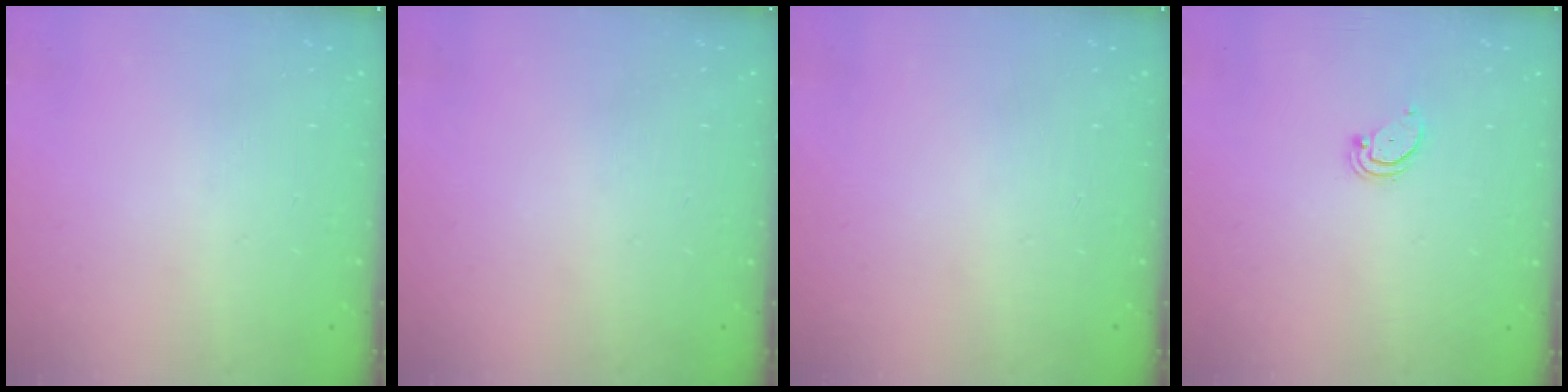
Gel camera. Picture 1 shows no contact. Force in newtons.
{"total": 0.0}
{"total": 0.0}
{"total": 1.4, "press": 1.3, "slide": 0.1}